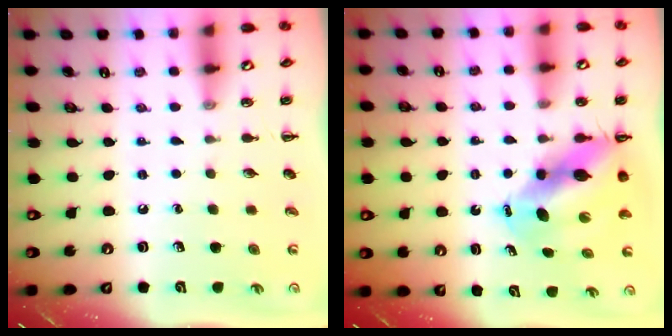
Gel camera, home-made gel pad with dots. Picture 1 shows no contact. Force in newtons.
{"total": 10.4, "press": 10.0, "slide": 2.9}